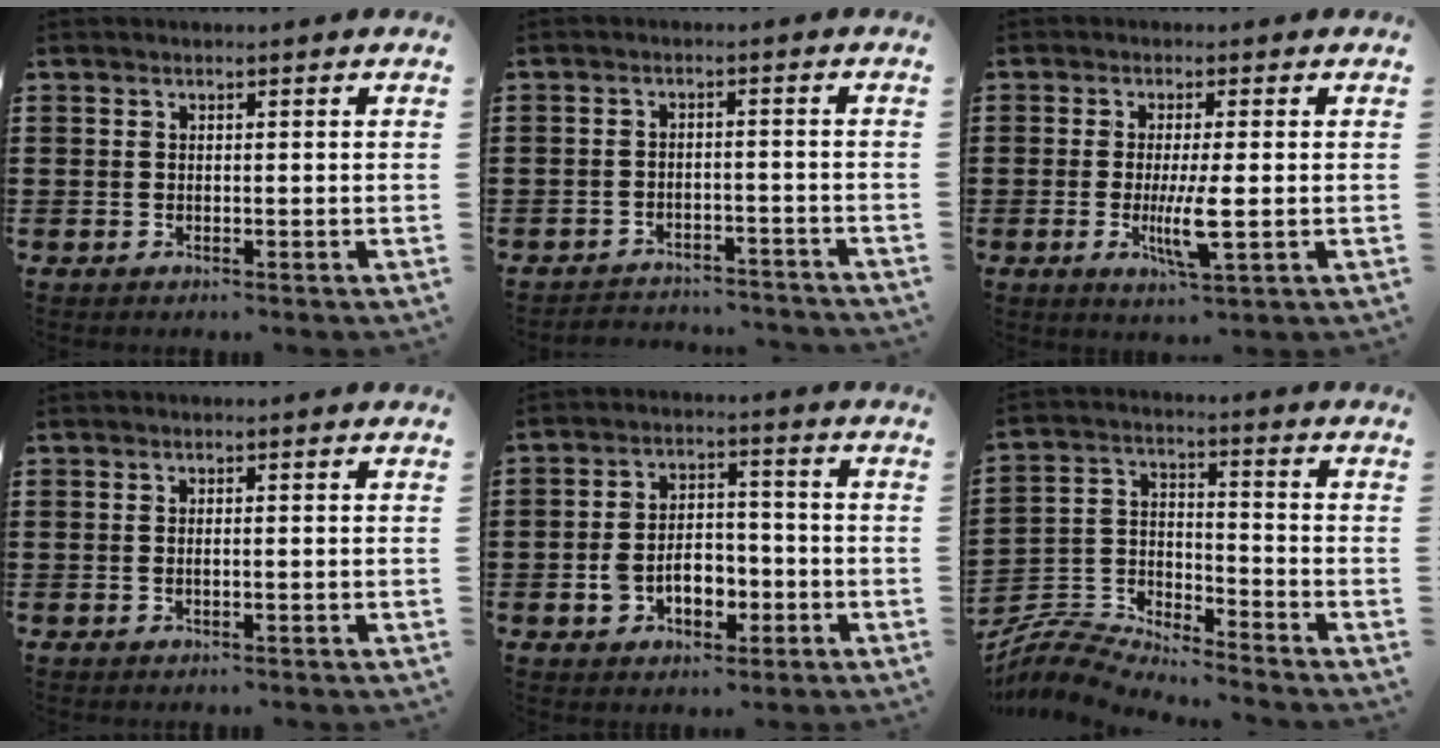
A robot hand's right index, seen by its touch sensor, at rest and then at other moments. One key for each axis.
{"total": 3.0, "fx": -3.0, "fy": 0.3, "fz": 0.1, "tx": -0.008, "ty": 0.002, "tz": -0.063}
{"total": 6.0, "fx": -1.0, "fy": 0.7, "fz": 5.9, "tx": -0.115, "ty": -0.017, "tz": -0.019}
{"total": 0.8, "fx": -0.2, "fy": 0.1, "fz": 0.7, "tx": -0.014, "ty": -0.004, "tz": -0.003}
{"total": 6.8, "fx": -2.3, "fy": 4.3, "fz": 4.6, "tx": -0.082, "ty": 0.003, "tz": -0.048}
{"total": 6.4, "fx": -6.3, "fy": 0.6, "fz": 0.7, "tx": -0.036, "ty": -0.004, "tz": -0.134}